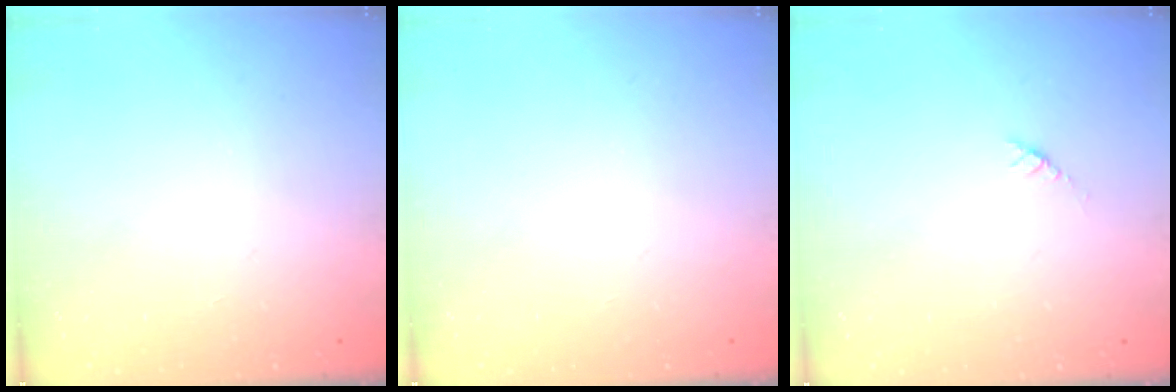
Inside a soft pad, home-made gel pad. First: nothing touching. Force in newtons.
{"total": 0.0}
{"total": 2.7, "press": 2.6, "slide": 0.4}